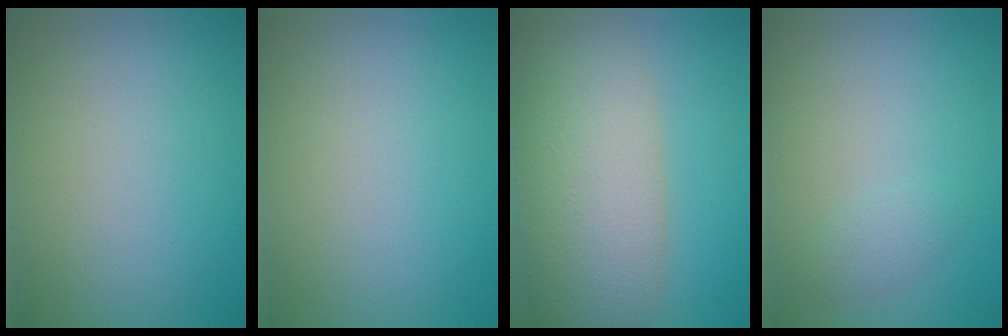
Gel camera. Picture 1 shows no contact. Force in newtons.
{"total": 0.0}
{"total": 9.8, "press": 9.8, "slide": 0.6}
{"total": 2.3, "press": 2.3, "slide": 0.2}